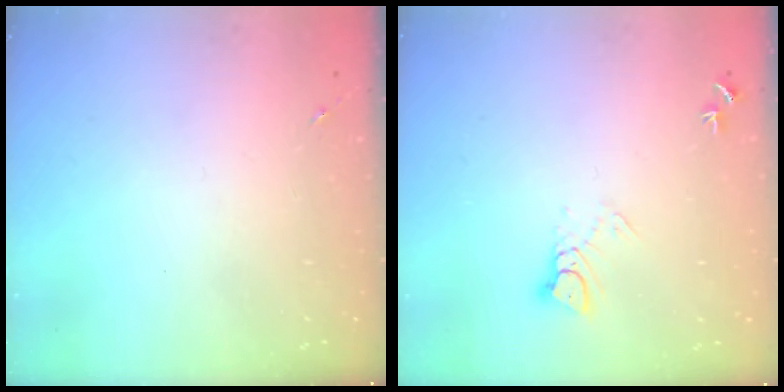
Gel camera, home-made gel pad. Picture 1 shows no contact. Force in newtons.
{"total": 4.6, "press": 4.5, "slide": 0.5}